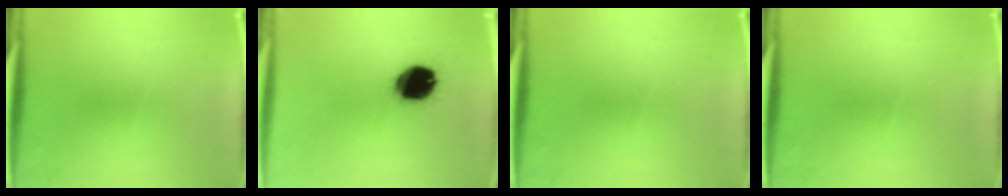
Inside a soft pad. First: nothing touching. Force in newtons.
{"total": 14.3}
{"total": 0.0}
{"total": 0.0}